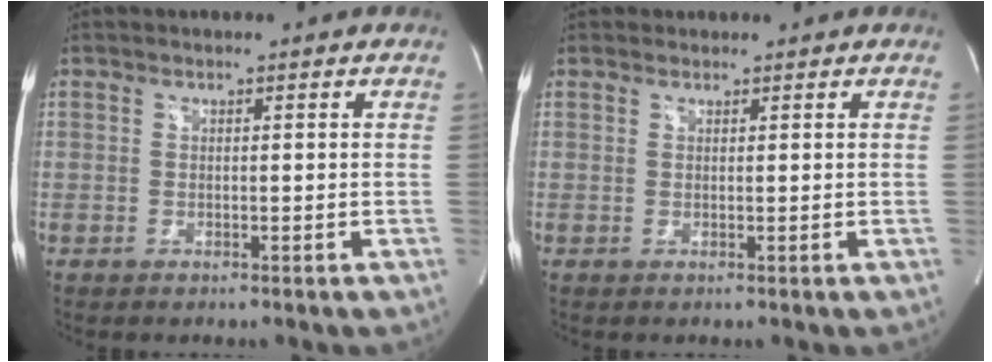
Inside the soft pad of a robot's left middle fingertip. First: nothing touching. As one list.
[{"total": 0.7, "force": [0.6, 0.4, -0.1], "torque": [-0.002, 0.009, 0.011]}]